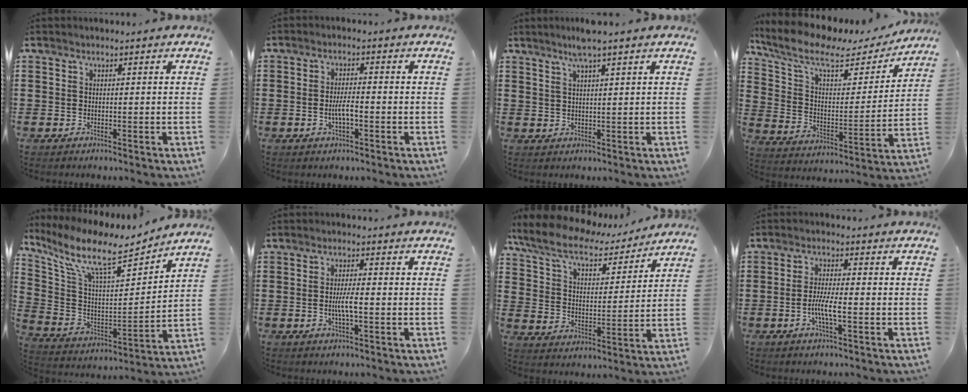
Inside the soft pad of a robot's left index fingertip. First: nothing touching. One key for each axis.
{"total": 3.6, "fx": -1.0, "fy": 1.0, "fz": 3.4, "tx": -0.068, "ty": 0.002, "tz": -0.020}
{"total": 3.8, "fx": 2.7, "fy": -0.3, "fz": 2.6, "tx": -0.056, "ty": 0.004, "tz": 0.047}
{"total": 9.9, "fx": 7.3, "fy": 3.6, "fz": 5.7, "tx": -0.141, "ty": -0.032, "tz": 0.125}
{"total": 10.9, "fx": 8.2, "fy": 2.8, "fz": 6.6, "tx": -0.162, "ty": -0.045, "tz": 0.136}
{"total": 3.7, "fx": -0.7, "fy": 0.6, "fz": 3.6, "tx": -0.077, "ty": -0.005, "tz": -0.019}
{"total": 9.2, "fx": 7.8, "fy": 2.2, "fz": 4.4, "tx": -0.117, "ty": -0.035, "tz": 0.135}
{"total": 4.7, "fx": -1.3, "fy": 0.7, "fz": 4.4, "tx": -0.091, "ty": -0.004, "tz": -0.029}